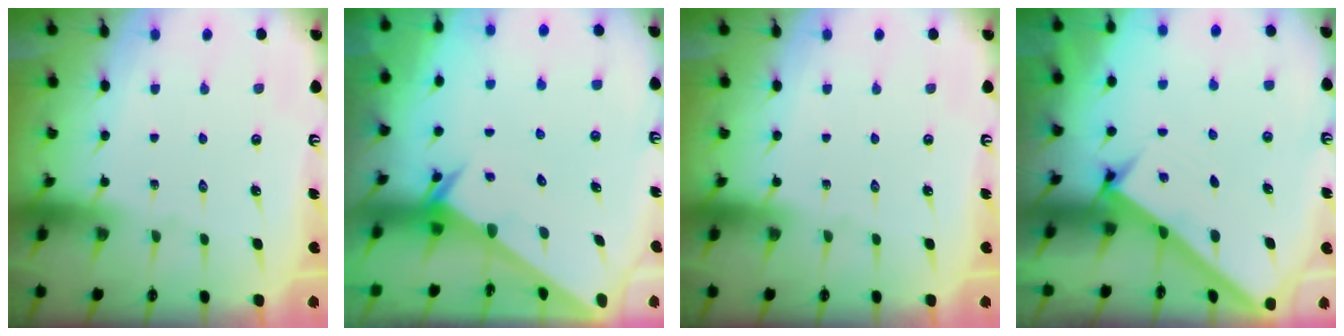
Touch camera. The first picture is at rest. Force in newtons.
{"total": 2.3, "press": 2.3, "slide": 0.1}
{"total": 0.0}
{"total": 2.9, "press": 2.9, "slide": 0.4}